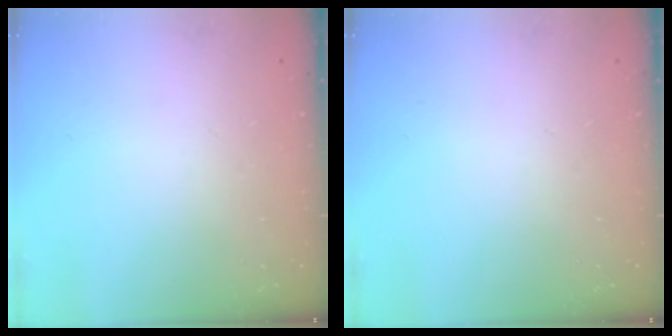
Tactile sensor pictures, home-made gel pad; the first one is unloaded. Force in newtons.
{"total": 0.0}